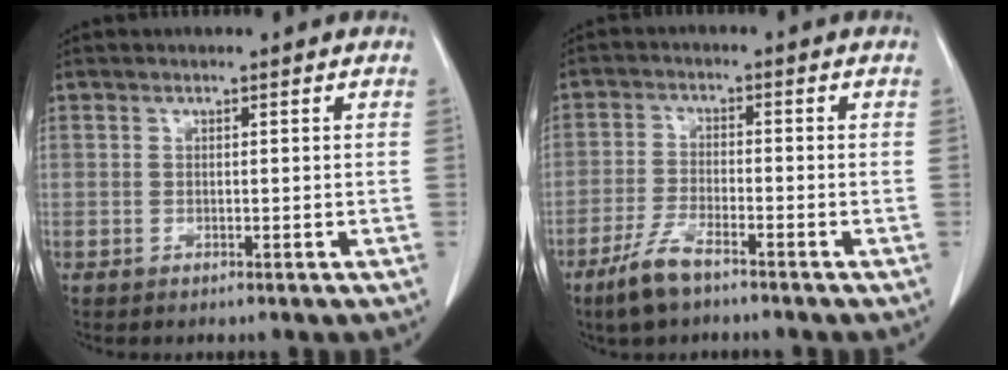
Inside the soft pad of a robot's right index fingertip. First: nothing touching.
{"total": 5.8, "force": [-4.3, 1.2, 3.7], "torque": [-0.085, -0.009, -0.081]}